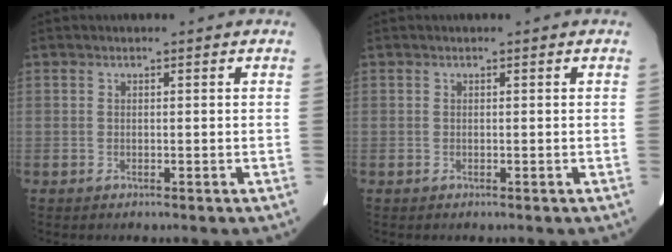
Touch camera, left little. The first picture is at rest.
{"total": 0.0}